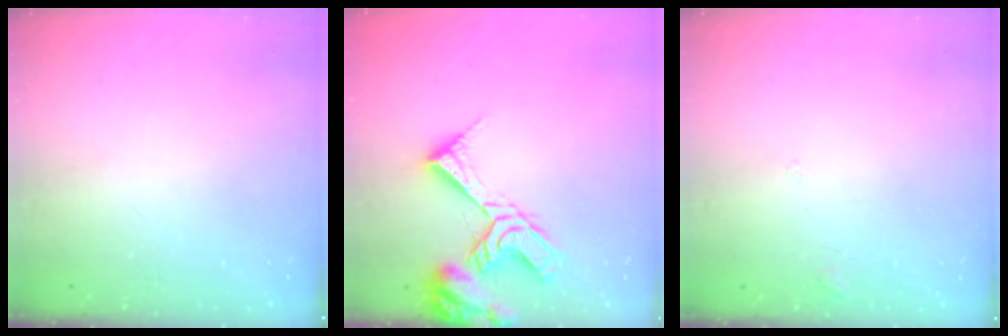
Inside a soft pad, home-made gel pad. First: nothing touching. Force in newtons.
{"total": 12.9, "press": 12.8, "slide": 1.6}
{"total": 2.9, "press": 2.9, "slide": 0.2}